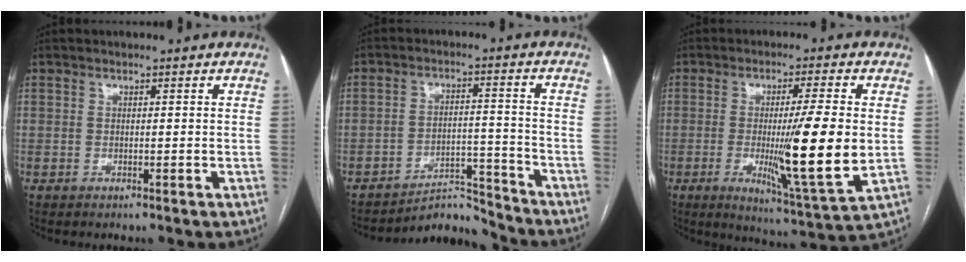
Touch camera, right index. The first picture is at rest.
{"total": 6.0, "force": [-5.8, 0.7, -1.2], "torque": [0.031, 0.029, -0.091]}
{"total": 14.3, "force": [-1.0, 0.0, 14.2], "torque": [-0.229, -0.033, -0.017]}